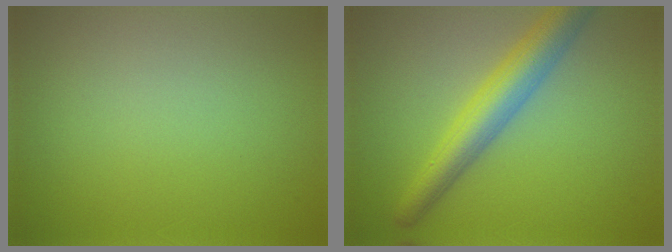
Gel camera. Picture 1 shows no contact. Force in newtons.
{"total": 5.2, "press": 5.1, "slide": 0.2}